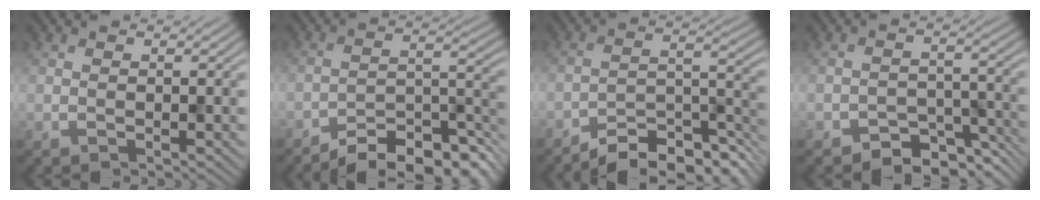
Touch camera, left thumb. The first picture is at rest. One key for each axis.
{"total": 11.0, "fx": -9.2, "fy": 2.5, "fz": 5.5, "tx": -0.081, "ty": 0.008, "tz": -0.155}
{"total": 9.8, "fx": -8.3, "fy": 2.2, "fz": 4.8, "tx": -0.070, "ty": 0.009, "tz": -0.143}
{"total": 5.8, "fx": -4.5, "fy": 2.7, "fz": 2.5, "tx": -0.031, "ty": -0.003, "tz": -0.076}